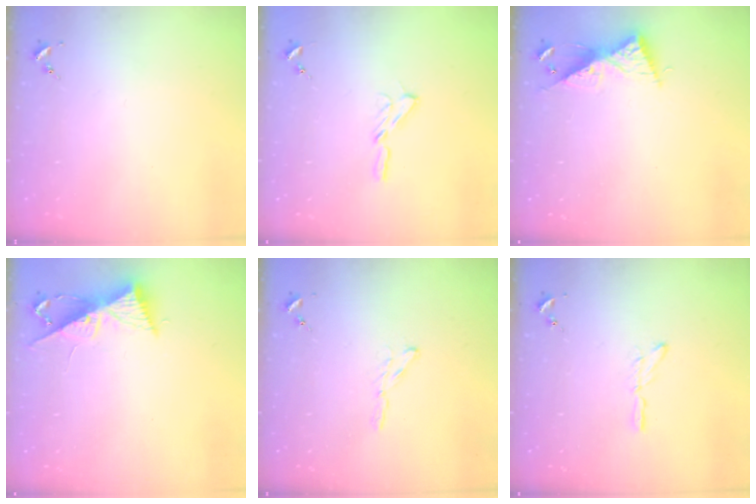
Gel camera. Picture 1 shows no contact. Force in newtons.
{"total": 3.5, "press": 3.5, "slide": 0.4}
{"total": 9.1, "press": 9.1, "slide": 0.4}
{"total": 9.0, "press": 9.0, "slide": 0.5}
{"total": 2.4, "press": 2.4, "slide": 0.2}
{"total": 2.9, "press": 2.9, "slide": 0.3}